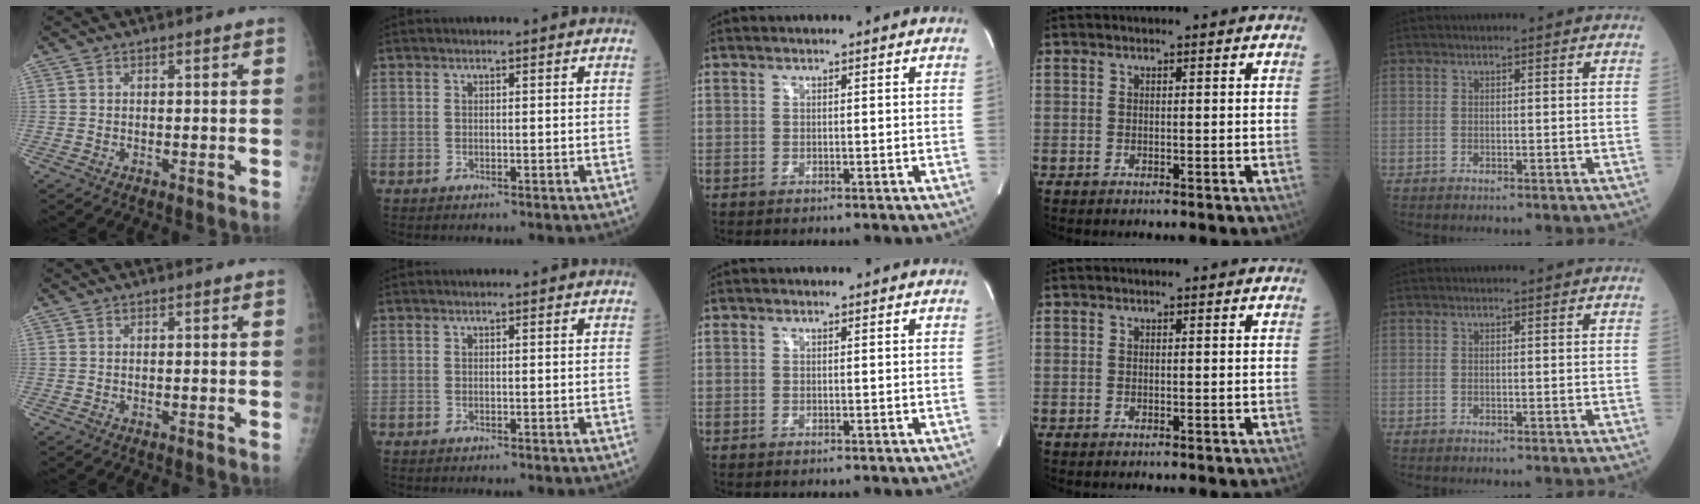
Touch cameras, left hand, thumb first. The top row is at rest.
{}